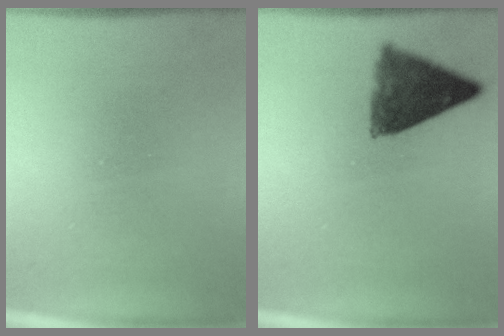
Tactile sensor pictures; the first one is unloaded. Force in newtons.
{"total": 7.2}